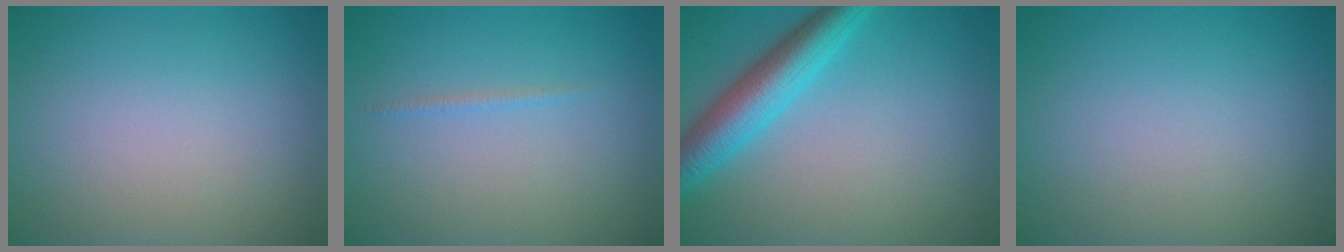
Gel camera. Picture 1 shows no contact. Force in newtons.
{"total": 0.5, "press": 0.5, "slide": 0.1}
{"total": 5.4, "press": 5.4, "slide": 0.2}
{"total": 0.0}